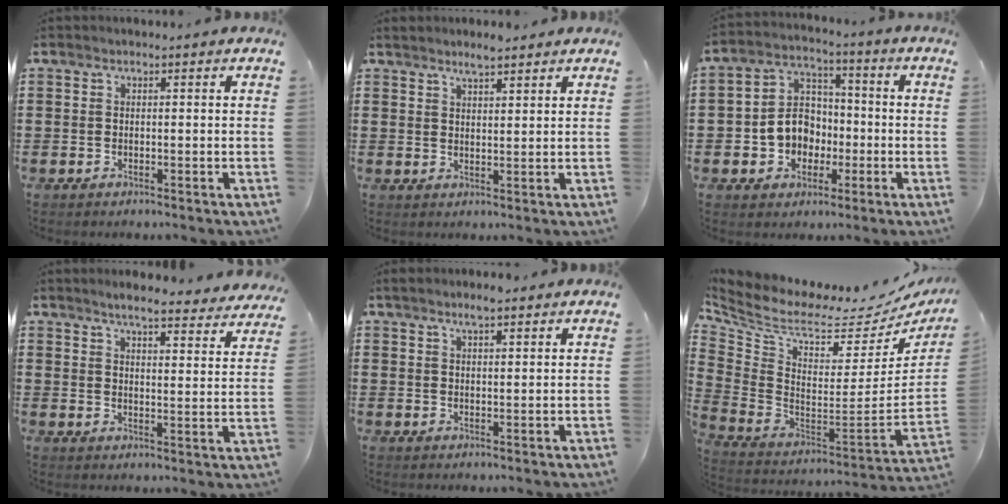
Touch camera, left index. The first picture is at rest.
{"total": 2.7, "force": [2.3, 0.3, 1.3], "torque": [-0.029, 0.001, 0.043]}
{"total": 7.6, "force": [-2.1, 6.6, 2.9], "torque": [-0.069, 0.019, -0.040]}
{"total": 5.0, "force": [4.6, -0.1, 1.9], "torque": [-0.047, -0.026, 0.077]}
{"total": 2.9, "force": [2.1, 0.2, 2.0], "torque": [-0.042, 0.002, 0.036]}
{"total": 6.0, "force": [3.9, 2.2, 4.0], "torque": [-0.102, -0.048, 0.061]}